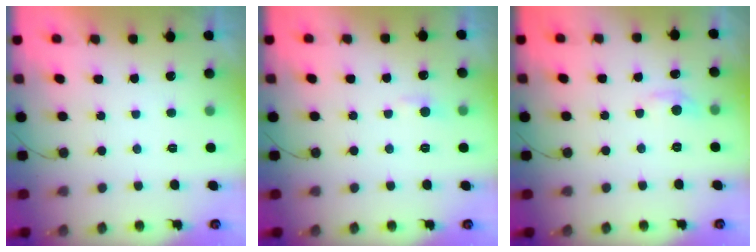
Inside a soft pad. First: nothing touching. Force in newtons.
{"total": 3.8, "press": 3.8, "slide": 0.4}
{"total": 4.8, "press": 4.8, "slide": 0.7}